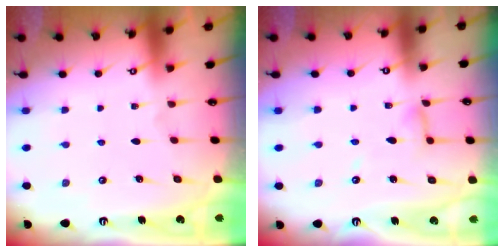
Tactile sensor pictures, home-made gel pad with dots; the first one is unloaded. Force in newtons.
{"total": 4.9, "press": 4.9, "slide": 0.4}